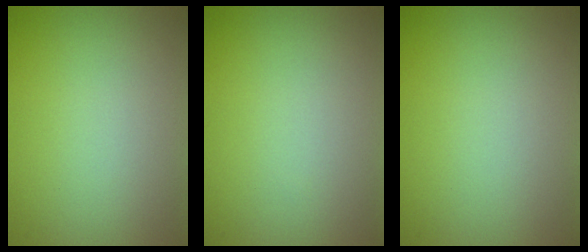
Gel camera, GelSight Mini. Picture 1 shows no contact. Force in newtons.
{"total": 0.0}
{"total": 0.0}